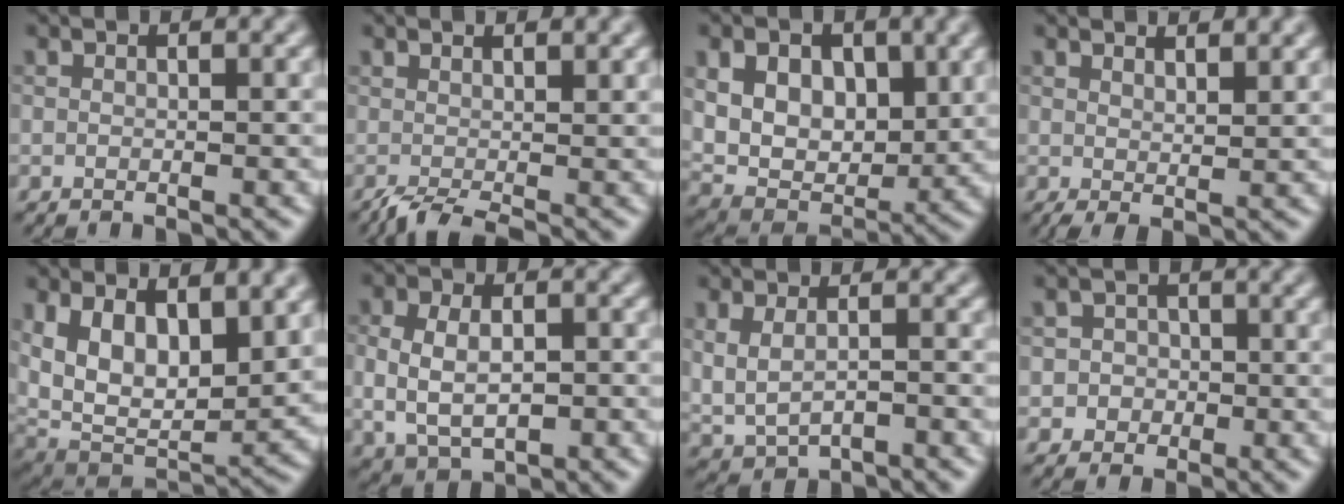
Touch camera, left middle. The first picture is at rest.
{"total": 2.3, "force": [-0.3, 0.7, 2.1], "torque": [-0.025, -0.001, -0.014]}
{"total": 8.3, "force": [2.4, 5.8, 5.5], "torque": [-0.108, -0.005, 0.041]}
{"total": 2.5, "force": [1.7, 0.7, 1.7], "torque": [-0.026, 0.000, 0.032]}
{"total": 11.6, "force": [3.1, 6.4, 9.2], "torque": [-0.179, -0.022, 0.067]}
{"total": 6.4, "force": [-0.3, 4.4, 4.7], "torque": [-0.078, 0.001, -0.001]}
{"total": 3.5, "force": [-0.1, 2.4, 2.5], "torque": [-0.053, -0.011, 0.008]}
{"total": 2.5, "force": [-0.4, 2.5, 0.4], "torque": [0.016, 0.006, -0.023]}